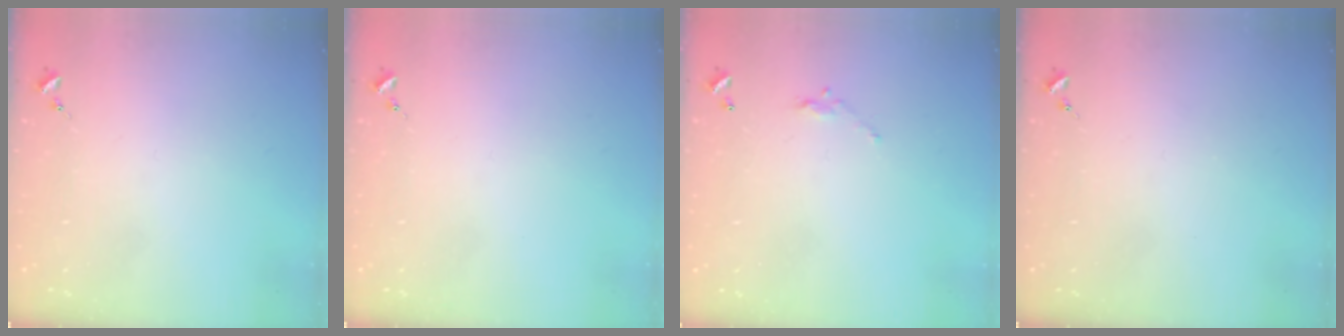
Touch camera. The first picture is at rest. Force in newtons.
{"total": 0.0}
{"total": 4.8, "press": 4.8, "slide": 0.3}
{"total": 0.0}